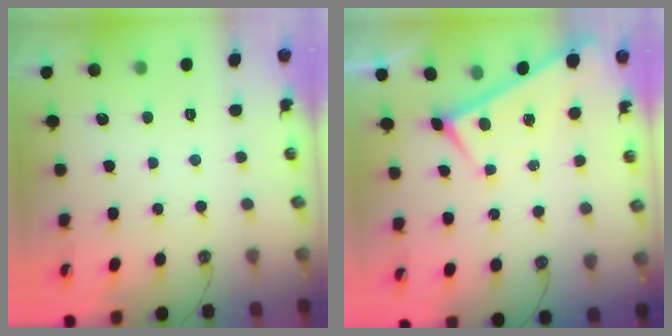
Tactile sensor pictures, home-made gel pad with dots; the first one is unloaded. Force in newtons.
{"total": 0.0}